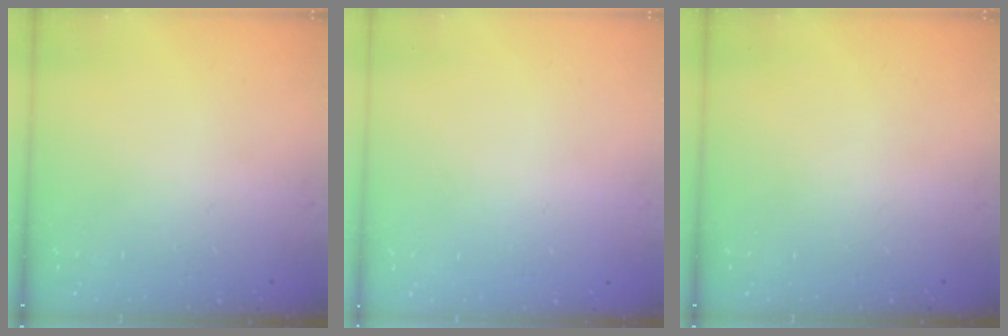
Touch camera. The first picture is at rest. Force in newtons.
{"total": 0.0}
{"total": 0.0}